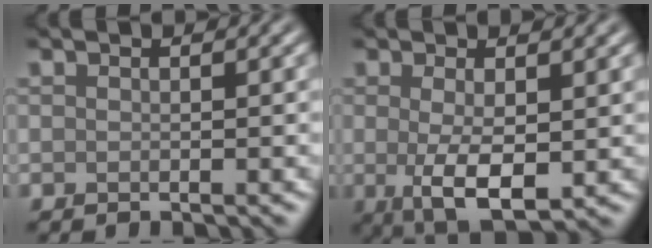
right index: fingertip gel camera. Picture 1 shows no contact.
{"total": 4.4, "force": [-0.1, 1.7, 4.1], "torque": [-0.080, -0.010, 0.001]}